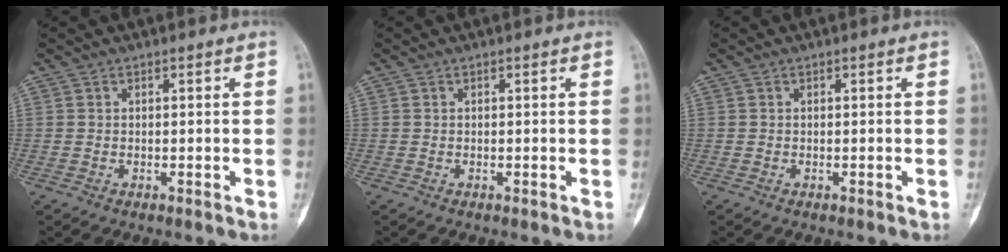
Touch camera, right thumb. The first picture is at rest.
{"total": 0.0}
{"total": 0.0}